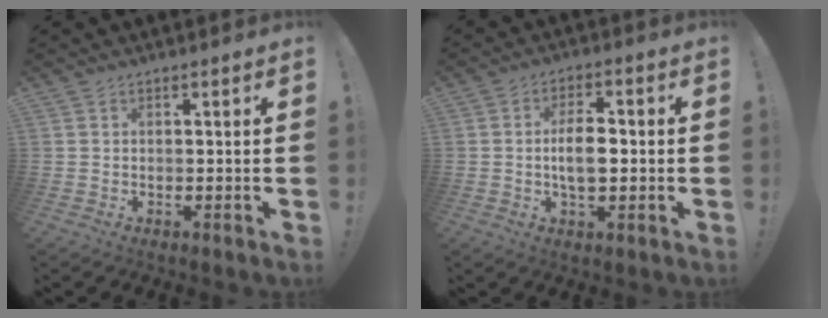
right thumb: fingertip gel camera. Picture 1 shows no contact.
{"total": 8.1, "force": [-0.8, 3.9, 7.0], "torque": [-0.117, 0.003, -0.020]}